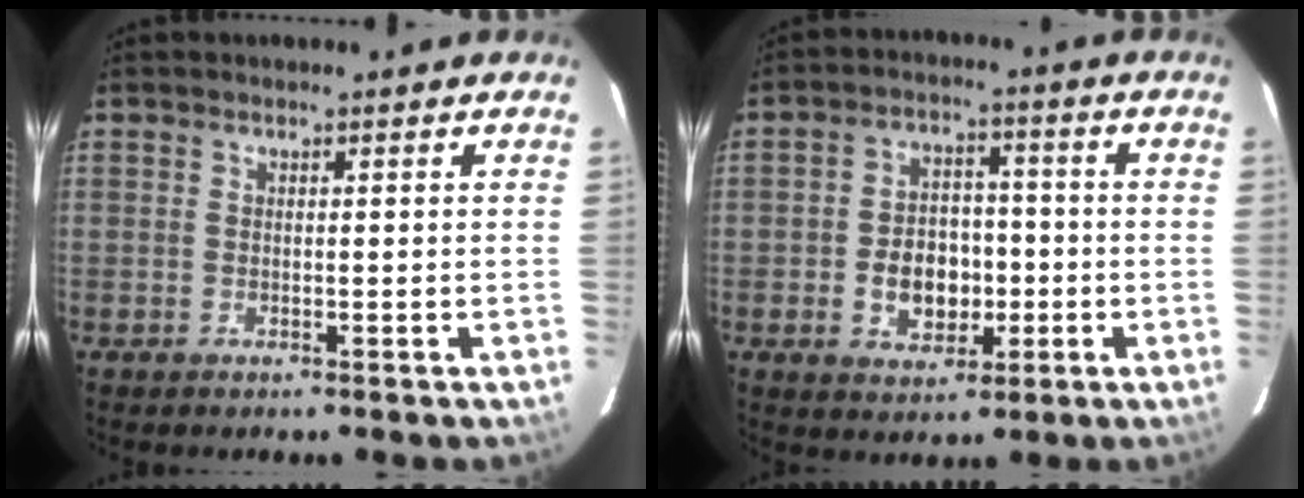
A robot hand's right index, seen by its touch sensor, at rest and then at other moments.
{"total": 9.0, "force": [-2.2, 6.7, 5.6], "torque": [-0.110, 0.015, -0.024]}